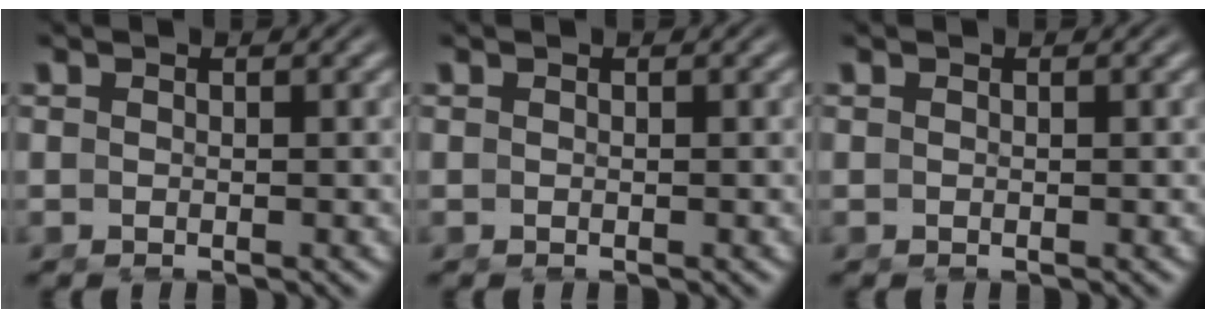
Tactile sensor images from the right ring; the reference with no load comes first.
{"total": 0.0}
{"total": 0.0}